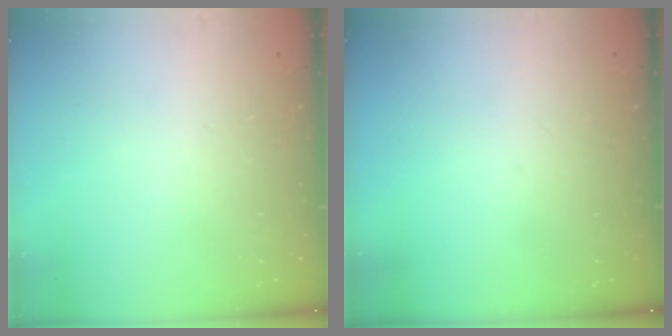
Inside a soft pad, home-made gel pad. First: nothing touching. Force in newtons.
{"total": 0.0}